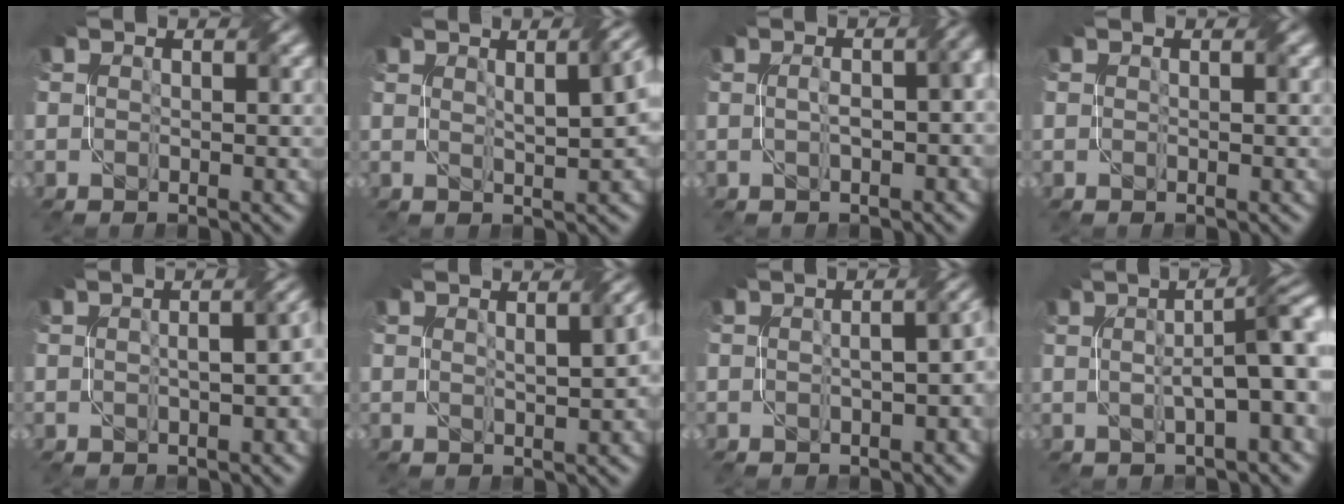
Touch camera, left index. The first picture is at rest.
{"total": 5.8, "force": [1.9, 1.8, 5.2], "torque": [-0.030, 0.022, 0.023]}
{"total": 5.4, "force": [-0.3, 2.4, 4.9], "torque": [-0.043, 0.014, -0.008]}
{"total": 0.0}
{"total": 5.5, "force": [-0.5, 2.4, 4.9], "torque": [-0.036, 0.006, -0.011]}
{"total": 3.4, "force": [0.6, 0.8, 3.3], "torque": [-0.032, 0.014, 0.013]}
{"total": 6.1, "force": [-1.1, 2.7, 5.3], "torque": [-0.044, -0.001, -0.018]}
{"total": 7.2, "force": [0.6, 1.7, 6.9], "torque": [-0.089, 0.016, 0.008]}